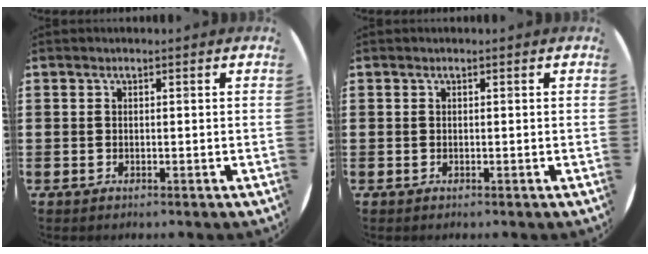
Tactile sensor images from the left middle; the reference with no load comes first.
{"total": 0.0}